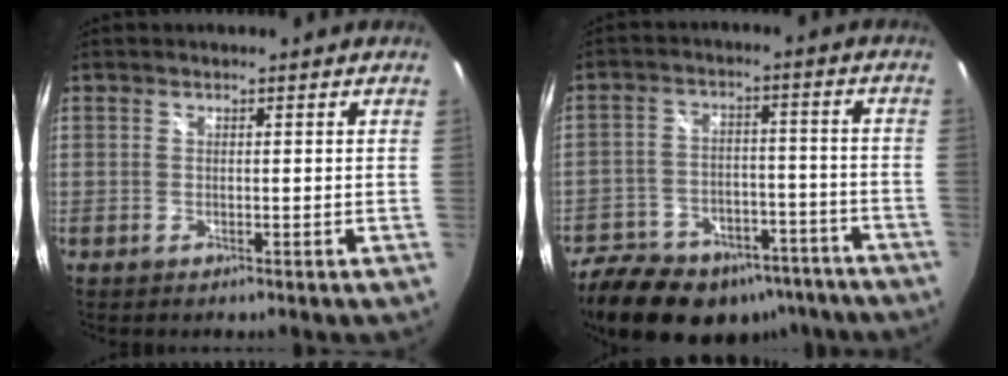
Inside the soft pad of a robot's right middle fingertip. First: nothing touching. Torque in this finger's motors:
{"motor_torque": [1.02, -1.12, 0.09, 0.10]}